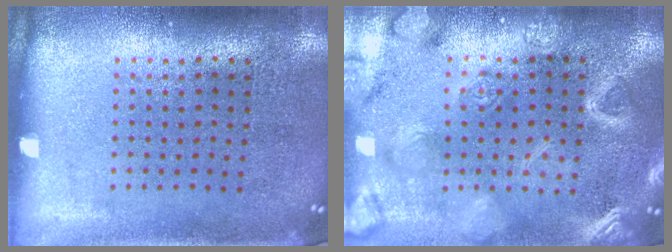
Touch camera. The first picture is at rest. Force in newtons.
{"total": 3.0, "press": 3.0, "slide": 0.2}